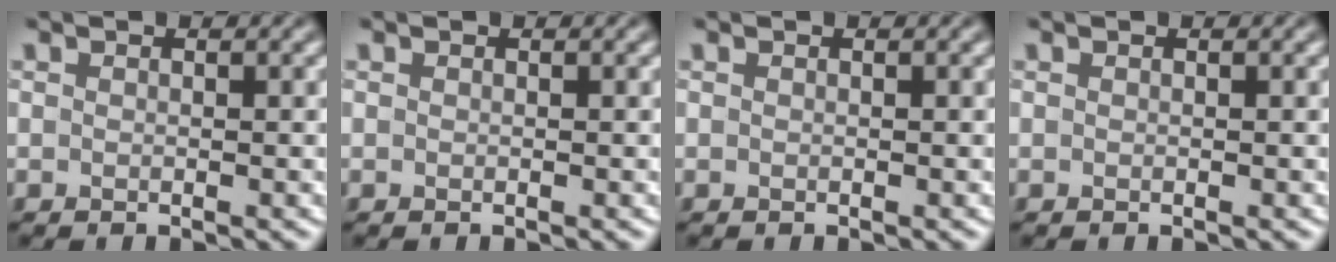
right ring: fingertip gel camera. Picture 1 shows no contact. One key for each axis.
{"total": 0.0}
{"total": 0.0}
{"total": 0.0}